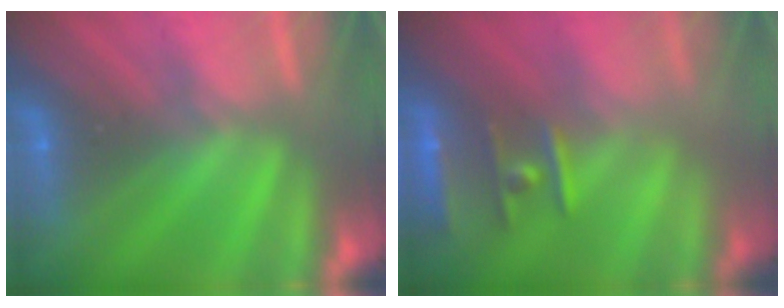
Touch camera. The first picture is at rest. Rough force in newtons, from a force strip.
{"total": 2.4}